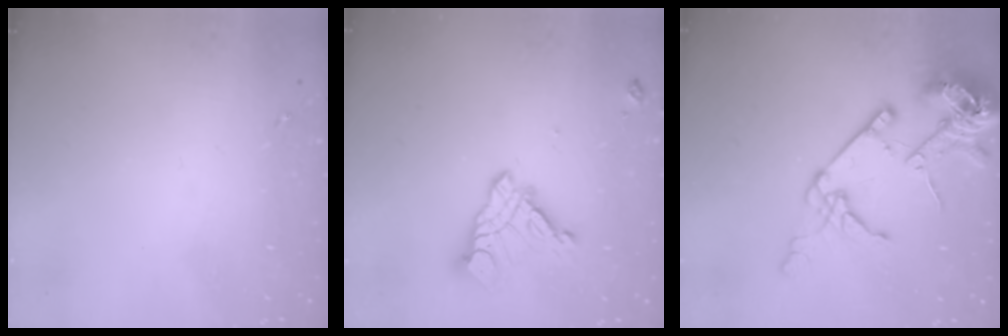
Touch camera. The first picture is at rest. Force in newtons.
{"total": 13.1, "press": 13.0, "slide": 1.3}
{"total": 18.6, "press": 18.4, "slide": 2.4}